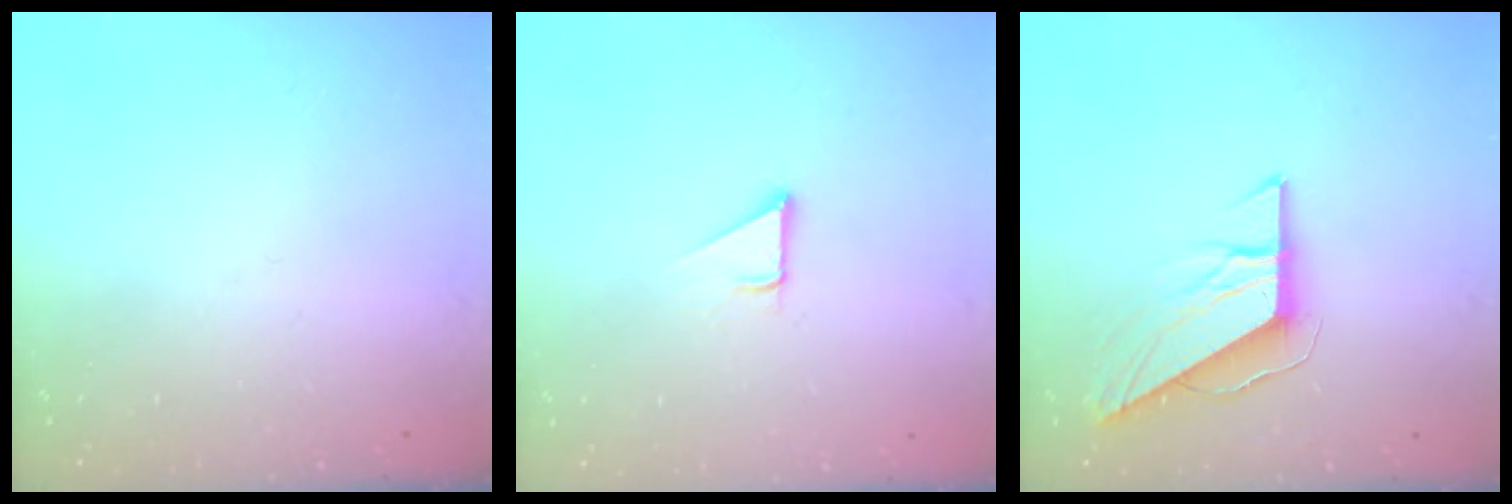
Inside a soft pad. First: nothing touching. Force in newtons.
{"total": 1.6, "press": 1.6, "slide": 0.2}
{"total": 8.3, "press": 8.3, "slide": 0.7}